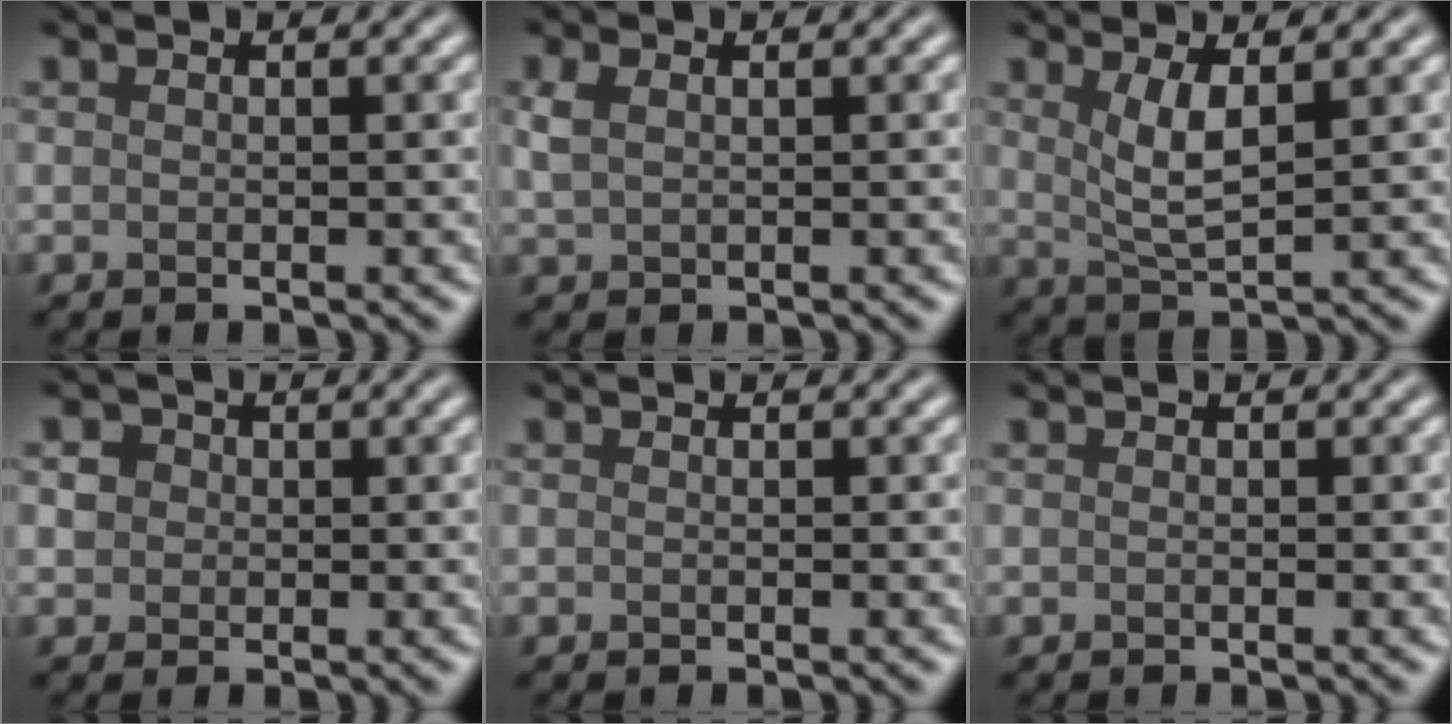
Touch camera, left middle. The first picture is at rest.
{"total": 1.7, "force": [0.7, 1.0, 1.2], "torque": [-0.032, 0.003, 0.016]}
{"total": 3.5, "force": [1.3, 1.0, 3.1], "torque": [-0.064, -0.009, 0.028]}
{"total": 1.7, "force": [0.4, 1.6, 0.5], "torque": [-0.011, 0.005, 0.010]}
{"total": 0.0}
{"total": 0.0}